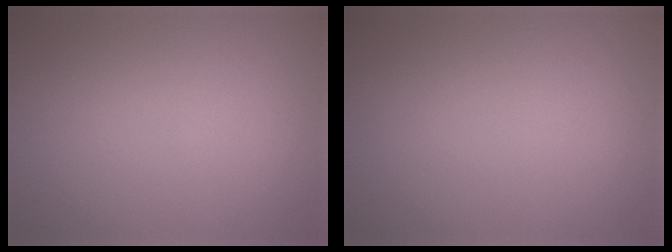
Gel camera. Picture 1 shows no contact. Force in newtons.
{"total": 0.0}